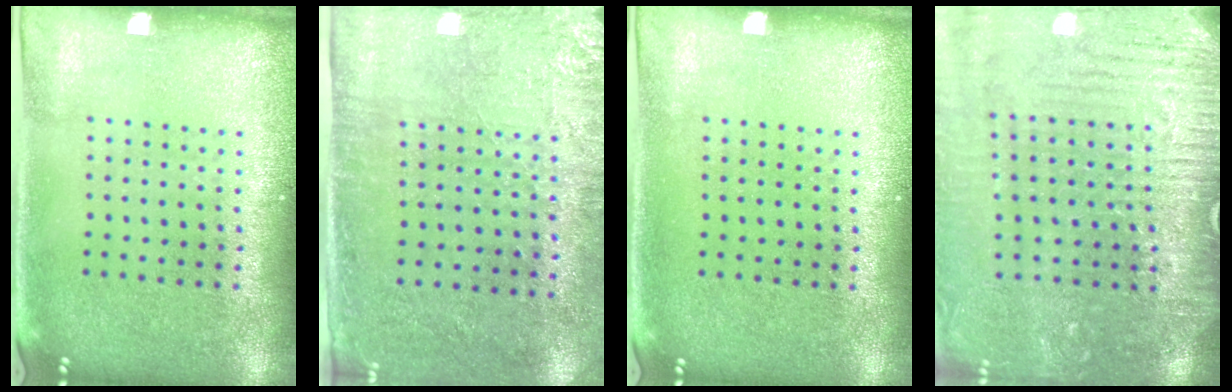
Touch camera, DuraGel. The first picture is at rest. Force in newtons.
{"total": 2.8, "press": 2.3, "slide": 1.5}
{"total": 0.0}
{"total": 3.3, "press": 3.3, "slide": 0.2}